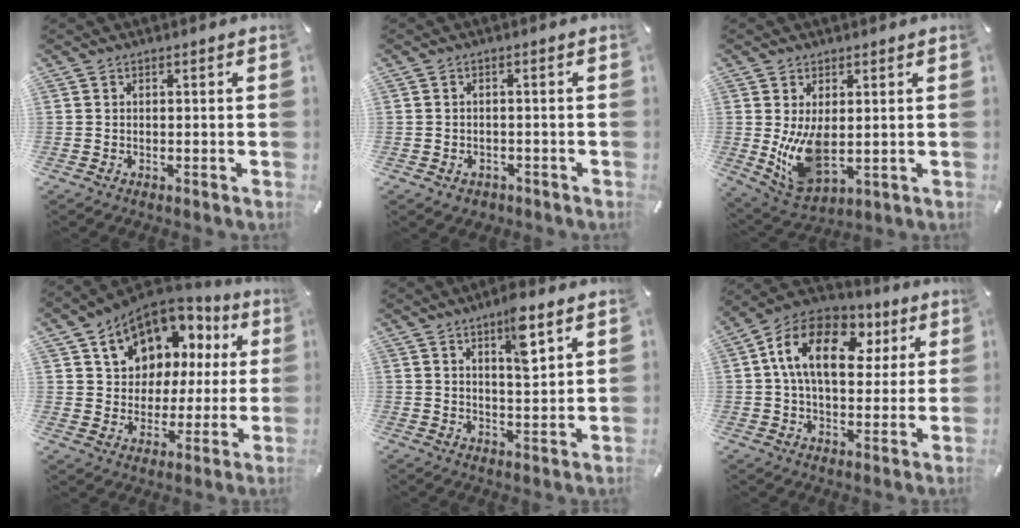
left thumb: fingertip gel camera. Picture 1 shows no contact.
{"total": 2.4, "force": [-1.3, 1.9, 0.7], "torque": [-0.010, 0.006, -0.026]}
{"total": 11.1, "force": [0.8, 6.7, 8.8], "torque": [-0.174, -0.018, 0.020]}
{"total": 11.9, "force": [6.6, 9.2, 3.6], "torque": [-0.074, -0.048, 0.122]}
{"total": 8.4, "force": [5.2, 2.2, 6.2], "torque": [-0.095, -0.025, 0.082]}
{"total": 17.1, "force": [5.0, 11.1, 12.0], "torque": [-0.214, -0.002, 0.087]}